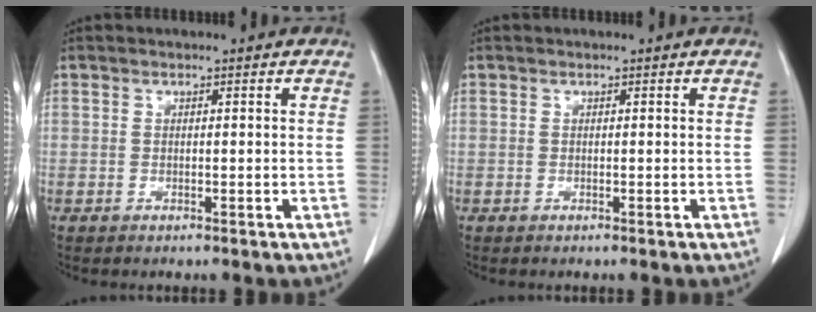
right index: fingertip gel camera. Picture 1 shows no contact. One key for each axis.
{"total": 0.0}